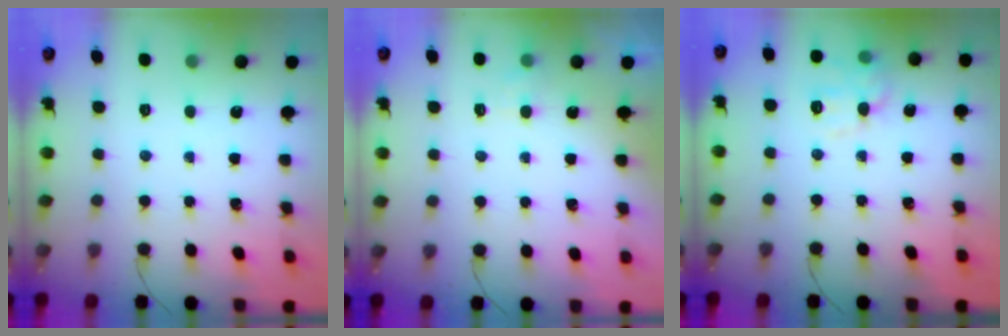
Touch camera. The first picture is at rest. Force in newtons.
{"total": 2.1, "press": 1.6, "slide": 1.3}
{"total": 10.1, "press": 10.1, "slide": 0.7}